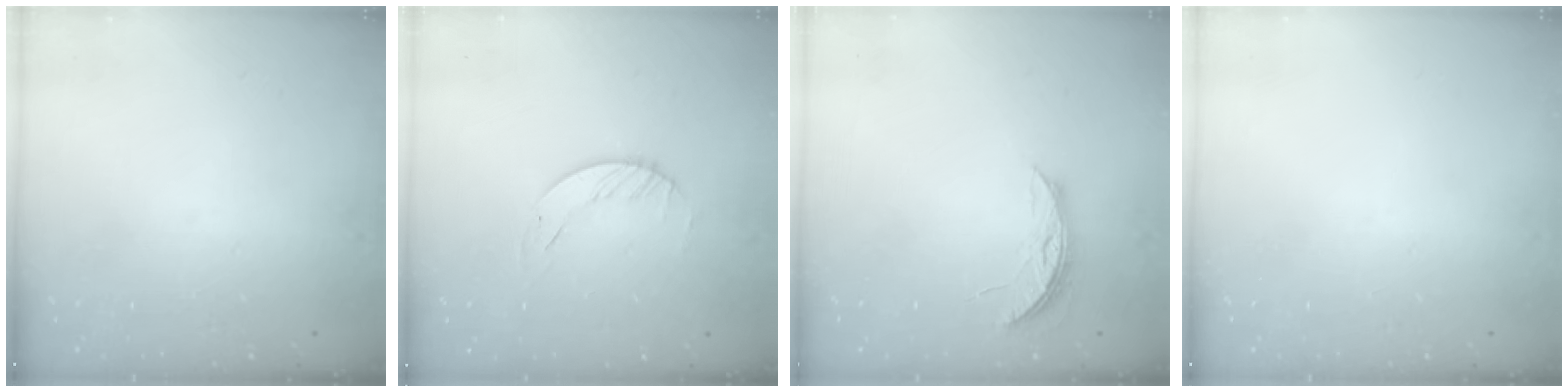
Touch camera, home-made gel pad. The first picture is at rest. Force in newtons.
{"total": 2.3, "press": 2.3, "slide": 0.3}
{"total": 4.6, "press": 4.5, "slide": 0.4}
{"total": 0.0}